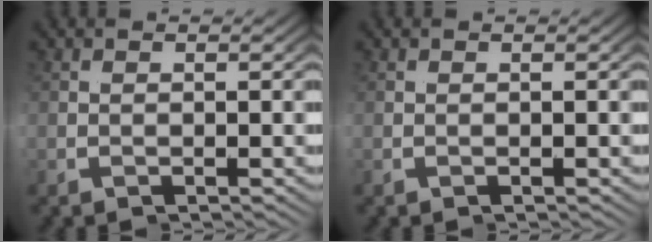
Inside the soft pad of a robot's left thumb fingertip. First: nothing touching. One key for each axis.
{"total": 0.0}